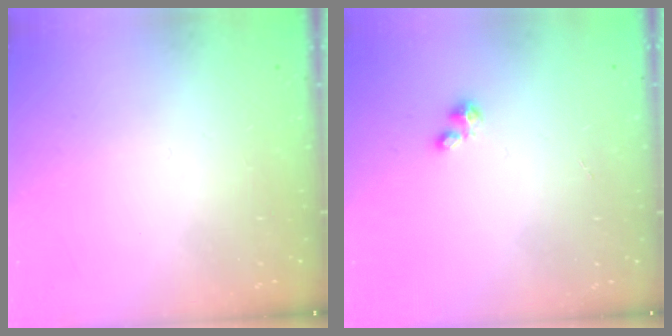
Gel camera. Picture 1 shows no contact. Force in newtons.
{"total": 0.9, "press": 0.9, "slide": 0.1}